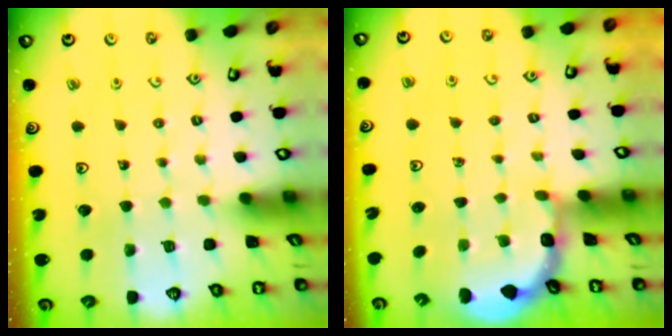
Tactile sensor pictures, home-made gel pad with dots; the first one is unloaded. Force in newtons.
{"total": 2.1, "press": 2.1, "slide": 0.3}